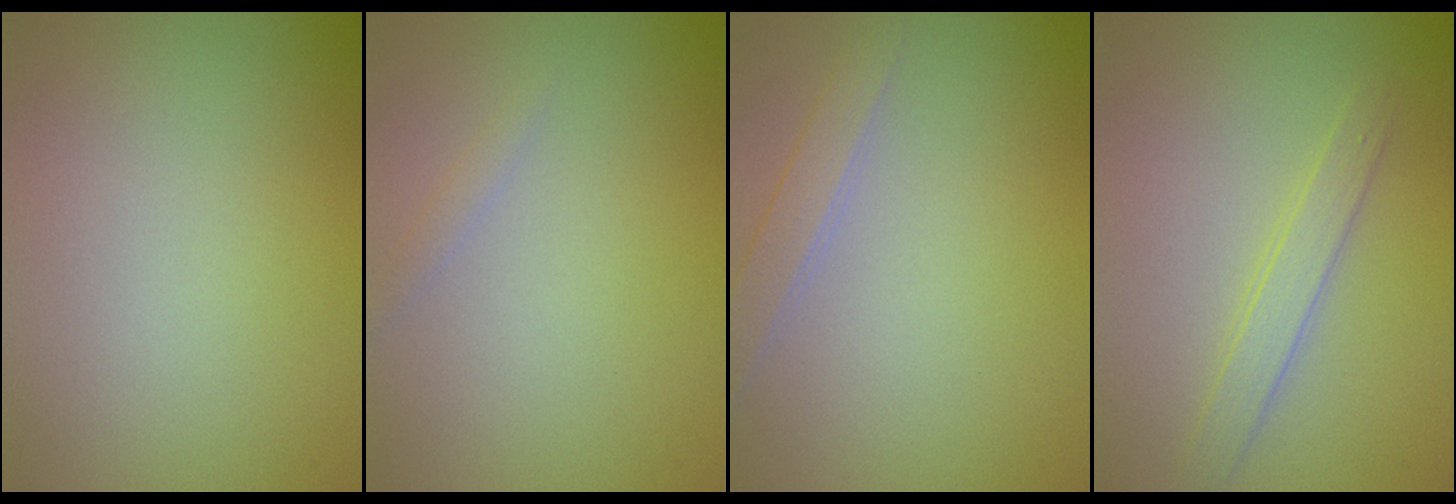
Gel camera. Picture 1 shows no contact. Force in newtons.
{"total": 0.7, "press": 0.7, "slide": 0.1}
{"total": 1.8, "press": 1.8, "slide": 0.1}
{"total": 2.0, "press": 2.0, "slide": 0.2}